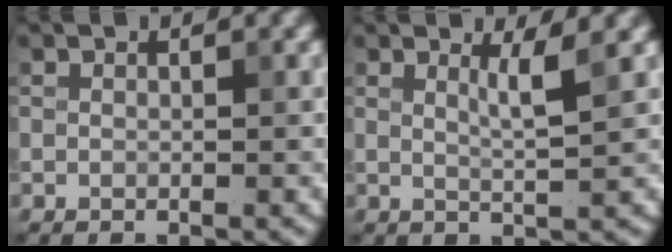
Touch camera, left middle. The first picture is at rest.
{"total": 2.2, "force": [0.9, 0.4, 2.0], "torque": [-0.029, -0.002, 0.013]}